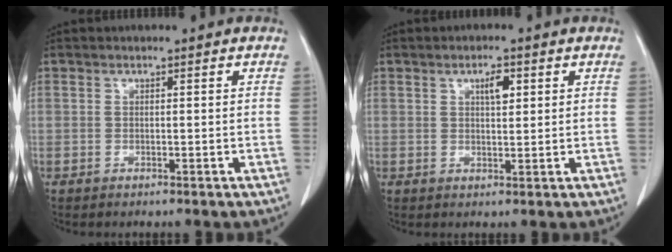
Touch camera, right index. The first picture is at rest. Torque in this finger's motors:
{"motor_torque": [0.32, 0.31, 0.02, 0.02]}